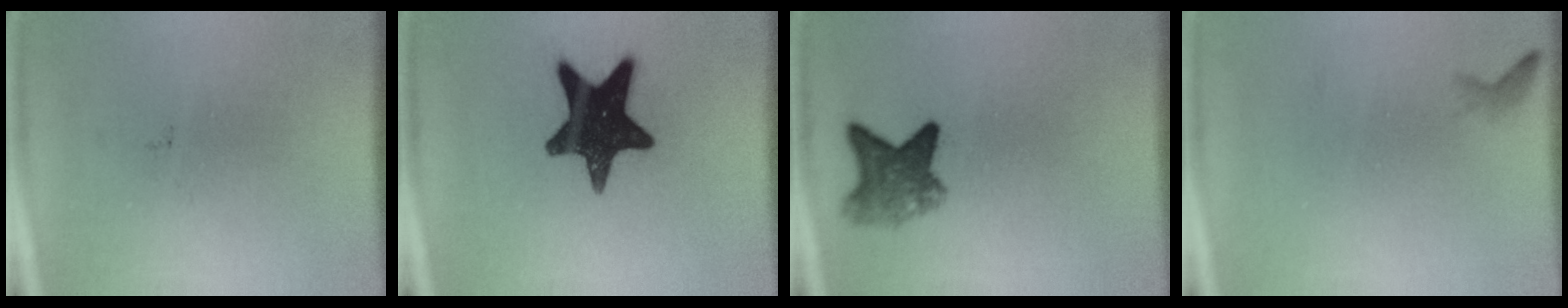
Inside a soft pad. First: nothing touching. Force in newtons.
{"total": 16.5}
{"total": 5.6}
{"total": 0.7}